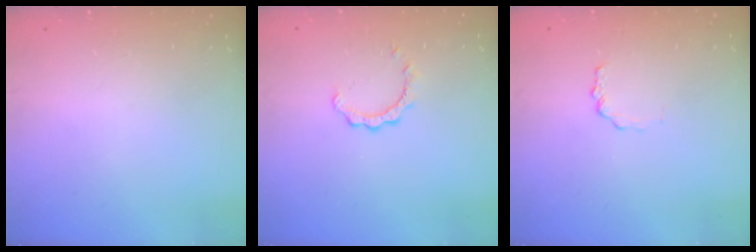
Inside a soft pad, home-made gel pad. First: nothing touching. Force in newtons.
{"total": 2.6, "press": 2.6, "slide": 0.2}
{"total": 1.7, "press": 1.6, "slide": 0.2}